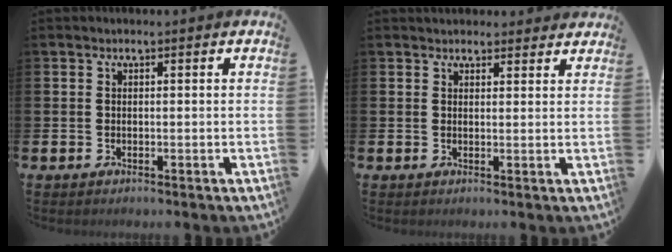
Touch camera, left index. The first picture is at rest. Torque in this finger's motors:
{"motor_torque": [0.87, -1.27, 0.47, 0.07]}